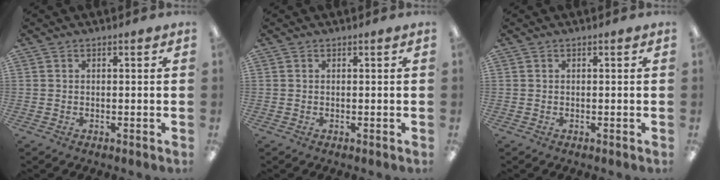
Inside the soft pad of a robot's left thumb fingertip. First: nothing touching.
{"total": 0.0}
{"total": 0.0}